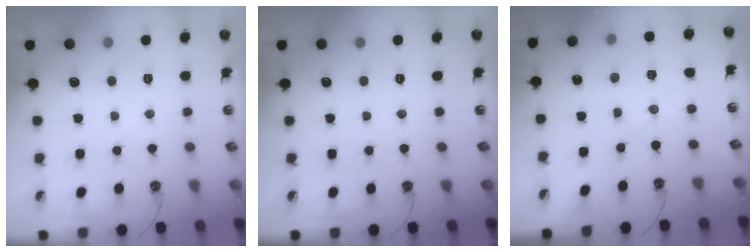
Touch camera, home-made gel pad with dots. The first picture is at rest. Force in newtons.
{"total": 0.0}
{"total": 2.8, "press": 2.8, "slide": 0.3}